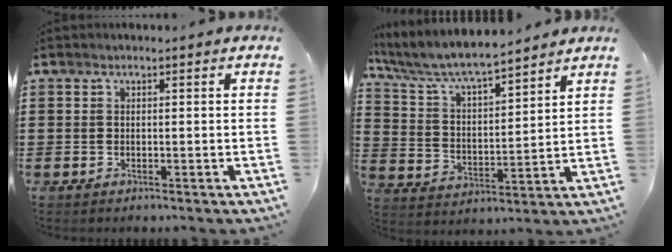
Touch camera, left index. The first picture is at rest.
{"total": 7.0, "force": [6.3, 1.0, 2.9], "torque": [-0.085, -0.038, 0.105]}